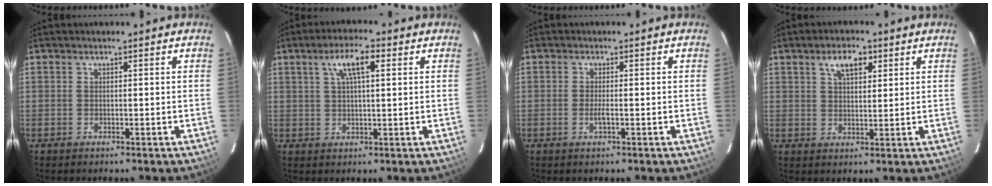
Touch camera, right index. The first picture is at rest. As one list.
[{"total": 6.1, "force": [2.5, 1.6, 5.4], "torque": [-0.098, 0.012, 0.045]}, {"total": 1.6, "force": [-0.5, 0.1, 1.6], "torque": [-0.030, -0.001, -0.008]}, {"total": 5.3, "force": [2.8, 2.5, 3.7], "torque": [-0.063, 0.012, 0.049]}]